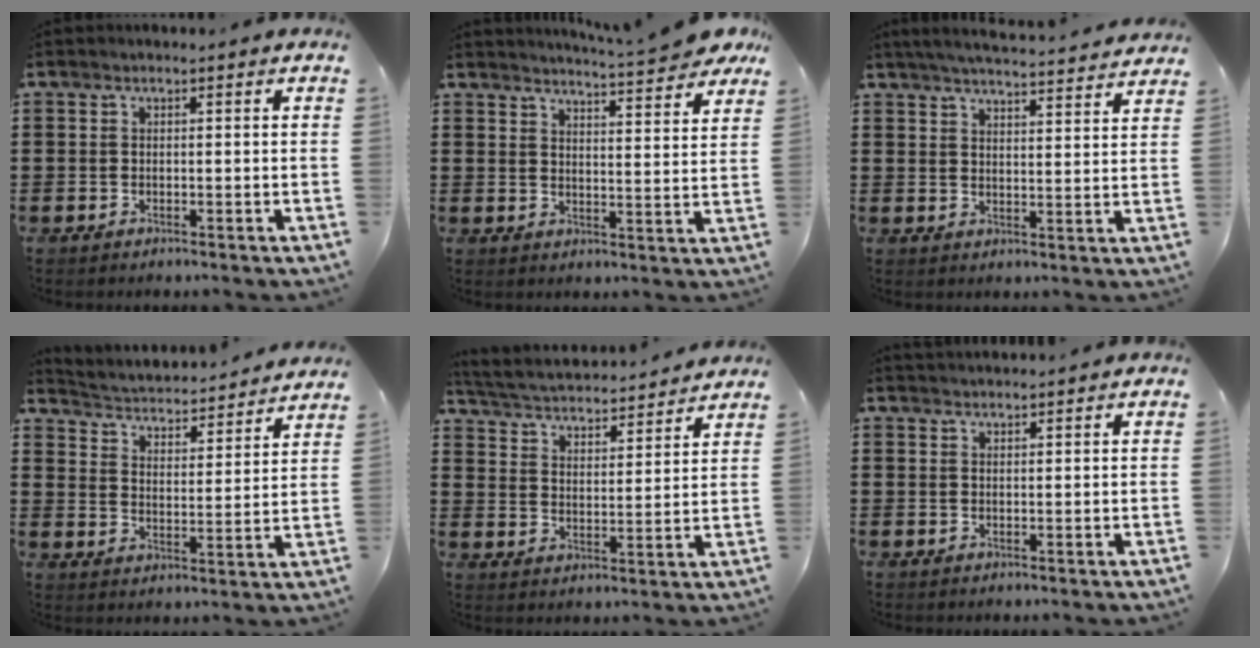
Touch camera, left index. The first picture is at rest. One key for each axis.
{"total": 5.4, "fx": 5.1, "fy": -0.5, "fz": 1.7, "tx": -0.036, "ty": -0.032, "tz": 0.085}
{"total": 4.9, "fx": 4.7, "fy": -0.7, "fz": 1.2, "tx": -0.039, "ty": -0.032, "tz": 0.080}
{"total": 2.6, "fx": 2.6, "fy": -0.1, "fz": 0.0, "tx": -0.021, "ty": -0.035, "tz": 0.032}
{"total": 3.5, "fx": 3.4, "fy": -0.1, "fz": 0.7, "tx": -0.035, "ty": -0.030, "tz": 0.050}
{"total": 1.3, "fx": 1.3, "fy": -0.2, "fz": 0.0, "tx": -0.002, "ty": -0.001, "tz": 0.026}